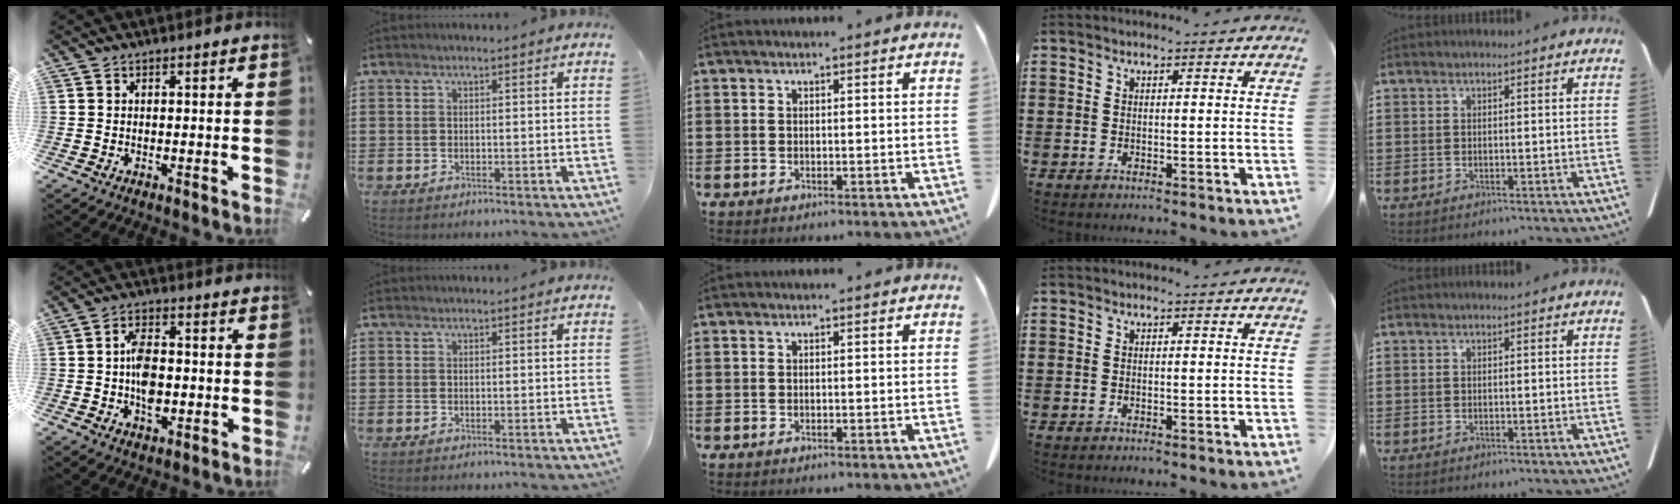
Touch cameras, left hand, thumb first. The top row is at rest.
{"thumb": {"total": 7.6, "force": [-1.1, 4.7, 5.9], "torque": [-0.105, 0.006, -0.019]}}